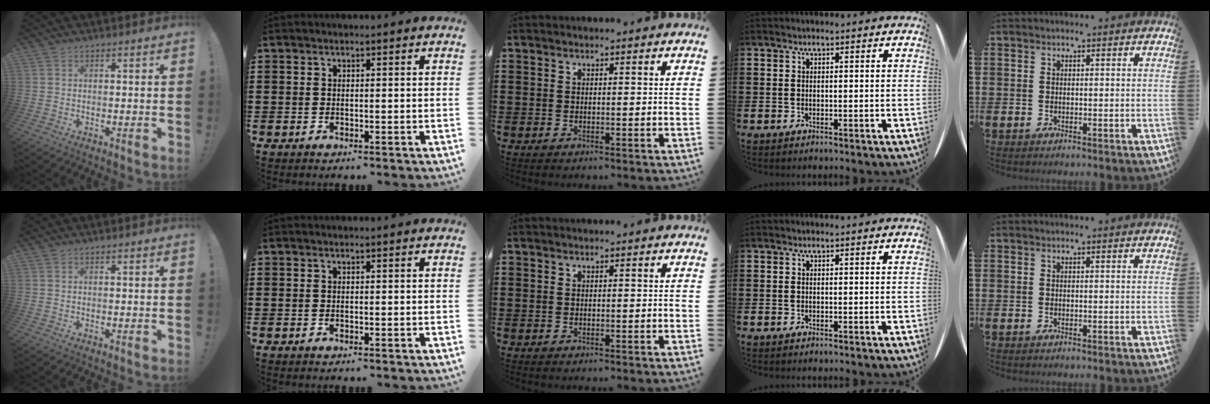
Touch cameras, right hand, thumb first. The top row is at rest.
{}